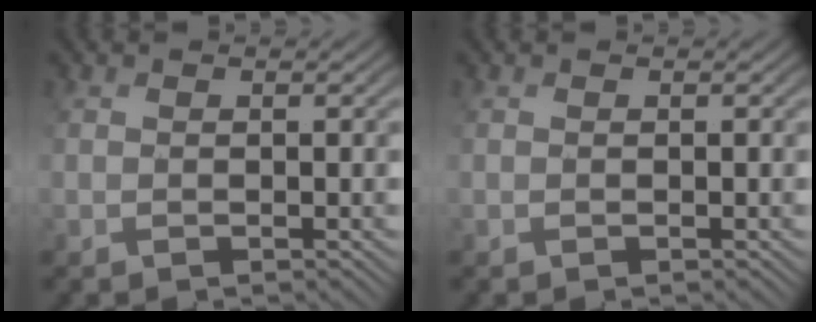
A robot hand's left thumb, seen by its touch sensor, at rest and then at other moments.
{"total": 0.0}